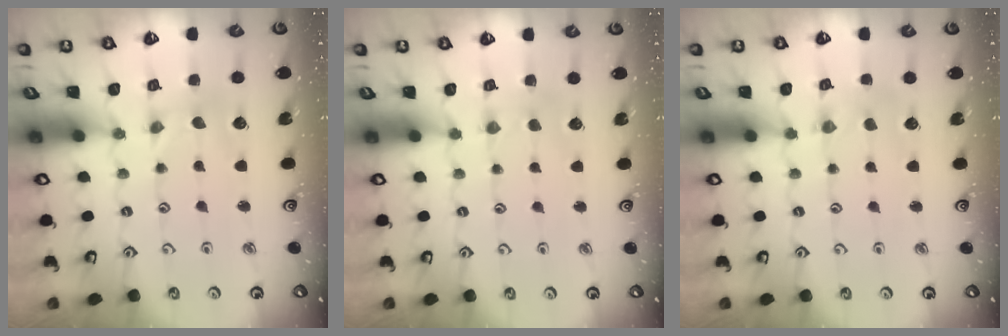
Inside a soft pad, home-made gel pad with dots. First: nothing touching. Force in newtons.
{"total": 2.9, "press": 2.9, "slide": 0.4}
{"total": 2.4, "press": 2.4, "slide": 0.4}